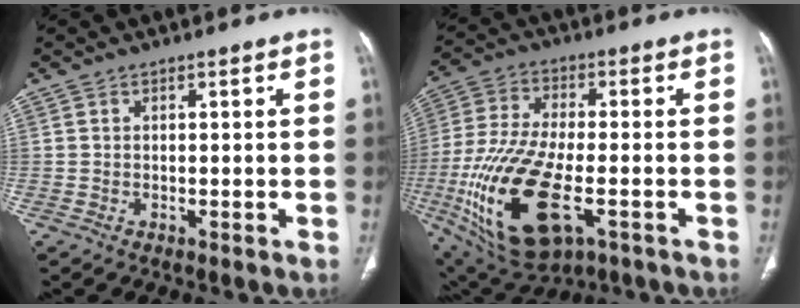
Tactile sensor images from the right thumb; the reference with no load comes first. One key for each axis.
{"total": 22.2, "fx": -6.9, "fy": 9.7, "fz": 18.7, "tx": -0.412, "ty": -0.008, "tz": -0.109}